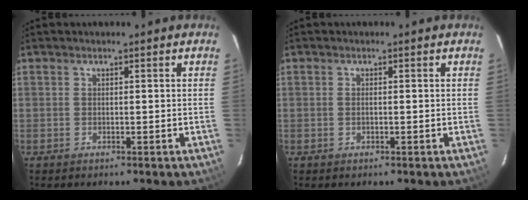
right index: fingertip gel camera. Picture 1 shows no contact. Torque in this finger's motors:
{"motor_torque": [-0.21, 0.29, -0.04, 0.00]}